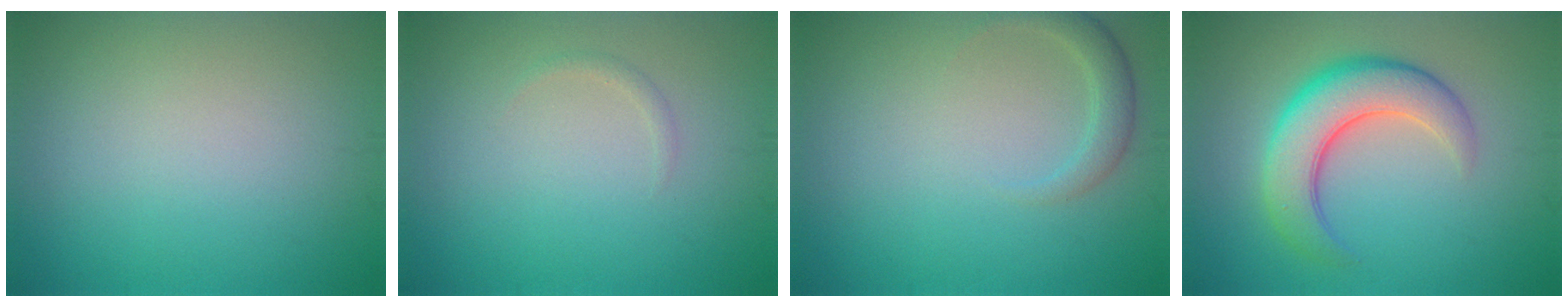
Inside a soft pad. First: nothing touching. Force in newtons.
{"total": 0.7, "press": 0.7, "slide": 0.0}
{"total": 1.9, "press": 1.9, "slide": 0.1}
{"total": 6.6, "press": 6.5, "slide": 0.5}